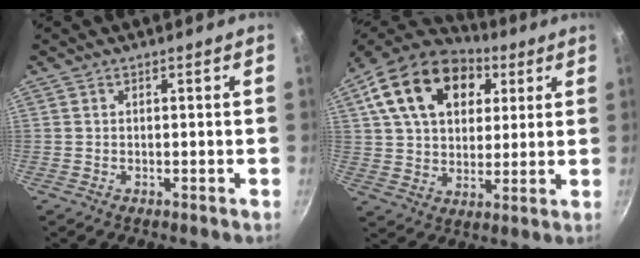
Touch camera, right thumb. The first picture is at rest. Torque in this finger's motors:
{"motor_torque": [0.48, 4.08, 1.58, 0.69, 0.16]}